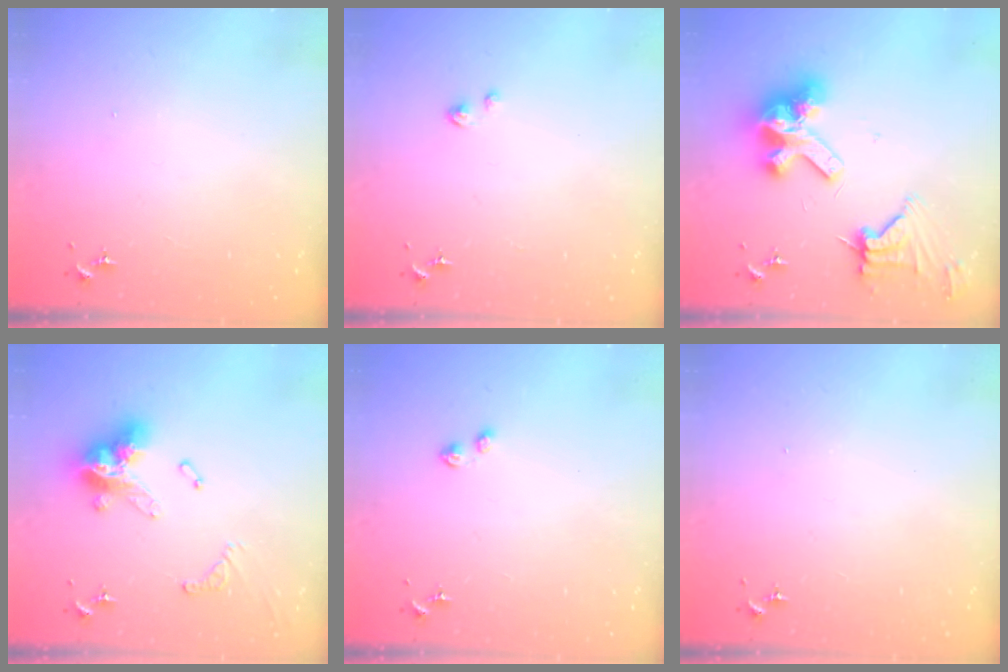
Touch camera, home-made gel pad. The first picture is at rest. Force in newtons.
{"total": 1.1, "press": 1.1, "slide": 0.1}
{"total": 15.6, "press": 15.4, "slide": 1.9}
{"total": 16.1, "press": 16.1, "slide": 1.7}
{"total": 3.4, "press": 3.4, "slide": 0.4}
{"total": 0.0}